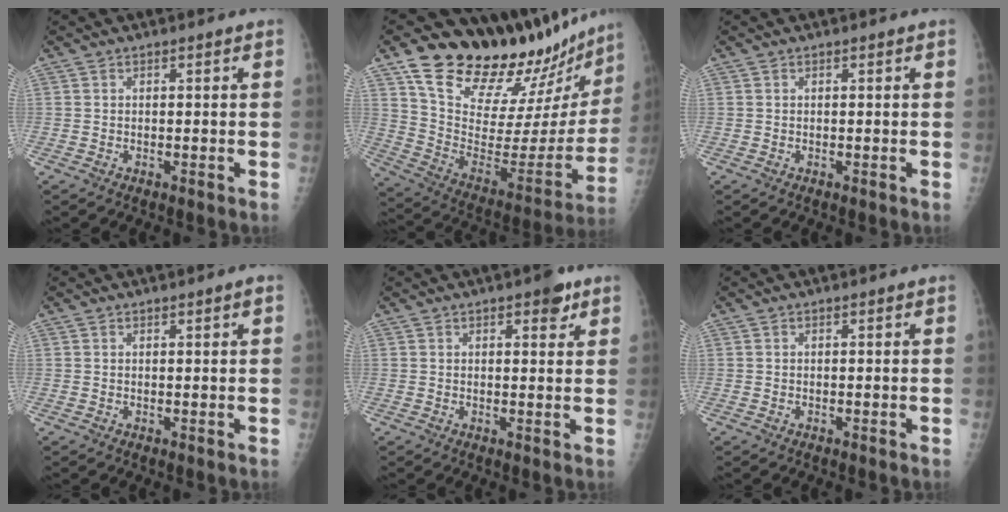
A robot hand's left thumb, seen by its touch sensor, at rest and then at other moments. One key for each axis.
{"total": 29.8, "fx": 25.8, "fy": 7.8, "fz": 12.7, "tx": -0.166, "ty": -0.161, "tz": 0.383}
{"total": 0.0}
{"total": 1.0, "fx": 0.7, "fy": 0.2, "fz": 0.7, "tx": -0.009, "ty": -0.003, "tz": 0.010}
{"total": 4.3, "fx": 2.6, "fy": 1.8, "fz": 2.9, "tx": -0.022, "ty": -0.009, "tz": 0.029}
{"total": 0.0}